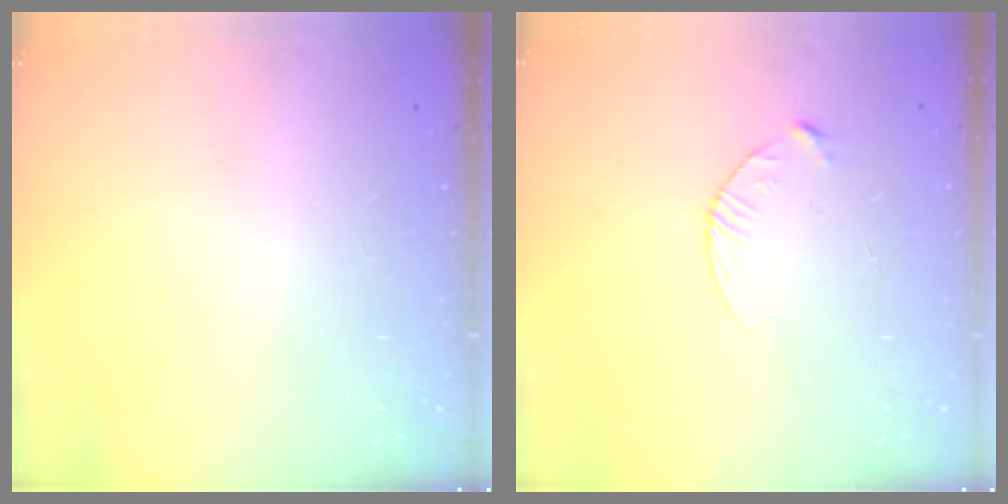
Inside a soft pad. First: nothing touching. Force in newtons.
{"total": 3.7, "press": 3.7, "slide": 0.4}